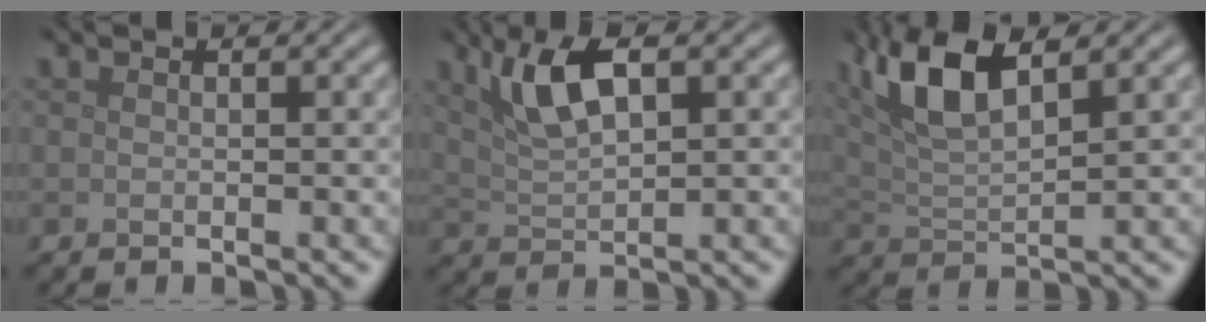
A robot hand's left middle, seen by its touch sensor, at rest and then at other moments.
{"total": 4.6, "force": [2.1, 1.6, 3.7], "torque": [-0.076, 0.005, 0.041]}
{"total": 6.5, "force": [3.4, 2.1, 5.2], "torque": [-0.104, 0.014, 0.065]}